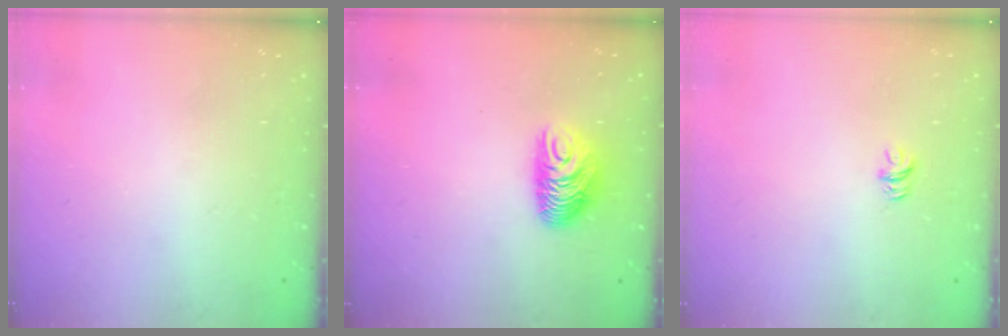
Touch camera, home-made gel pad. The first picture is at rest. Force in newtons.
{"total": 9.3, "press": 9.2, "slide": 0.7}
{"total": 3.5, "press": 3.5, "slide": 0.3}